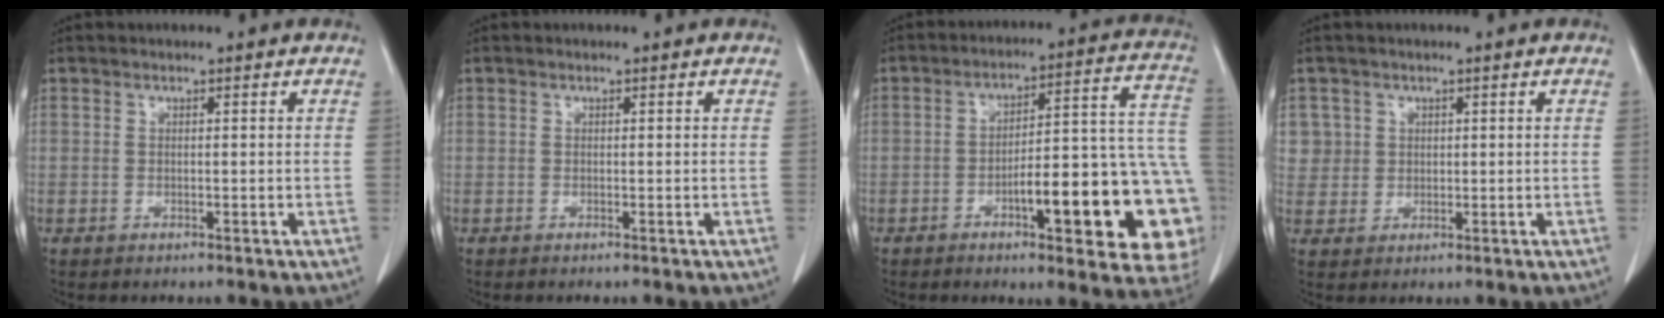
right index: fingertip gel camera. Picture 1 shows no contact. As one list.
[{"total": 0.0}, {"total": 21.0, "force": [-6.6, 4.3, 19.5], "torque": [-0.163, 0.035, -0.075]}, {"total": 3.7, "force": [1.3, 3.4, -0.2], "torque": [0.023, 0.004, 0.024]}]